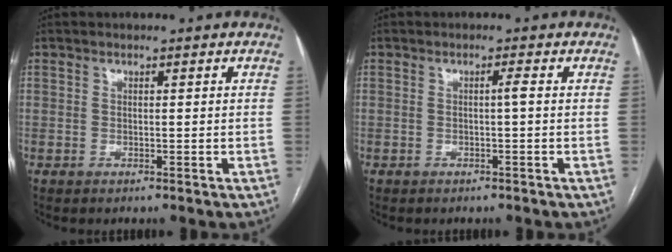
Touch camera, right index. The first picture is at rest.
{"total": 0.9, "force": [-0.1, -0.2, 0.9], "torque": [-0.013, 0.001, -0.002]}